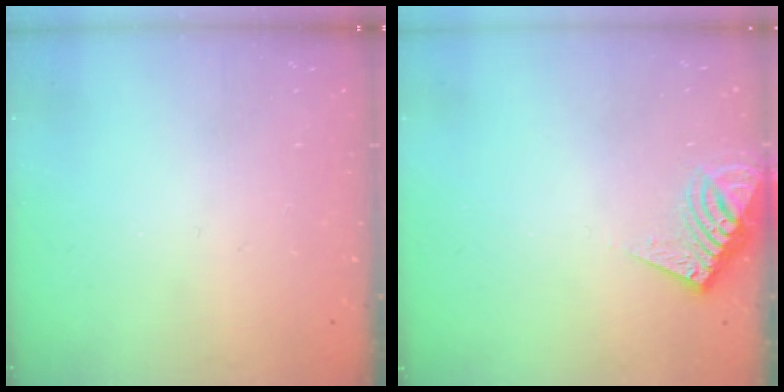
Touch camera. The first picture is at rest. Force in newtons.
{"total": 8.5, "press": 8.4, "slide": 0.8}